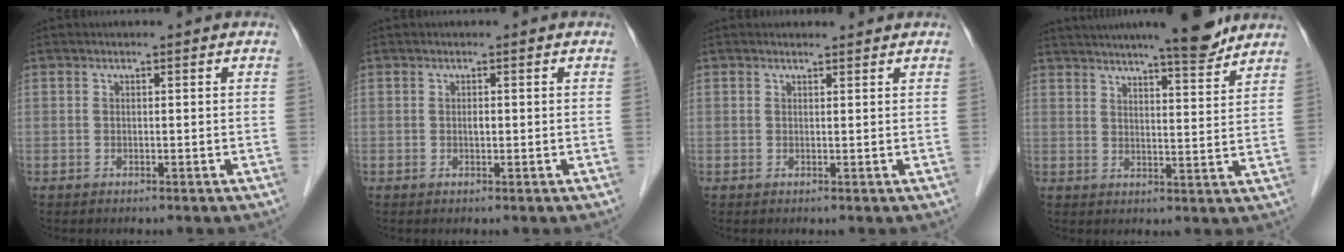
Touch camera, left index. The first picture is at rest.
{"total": 0.6, "force": [-0.1, 0.3, 0.5], "torque": [-0.010, 0.000, -0.001]}
{"total": 1.2, "force": [1.2, 0.1, -0.1], "torque": [-0.011, 0.002, 0.018]}
{"total": 12.8, "force": [11.2, 0.7, 6.2], "torque": [-0.093, 0.002, 0.152]}